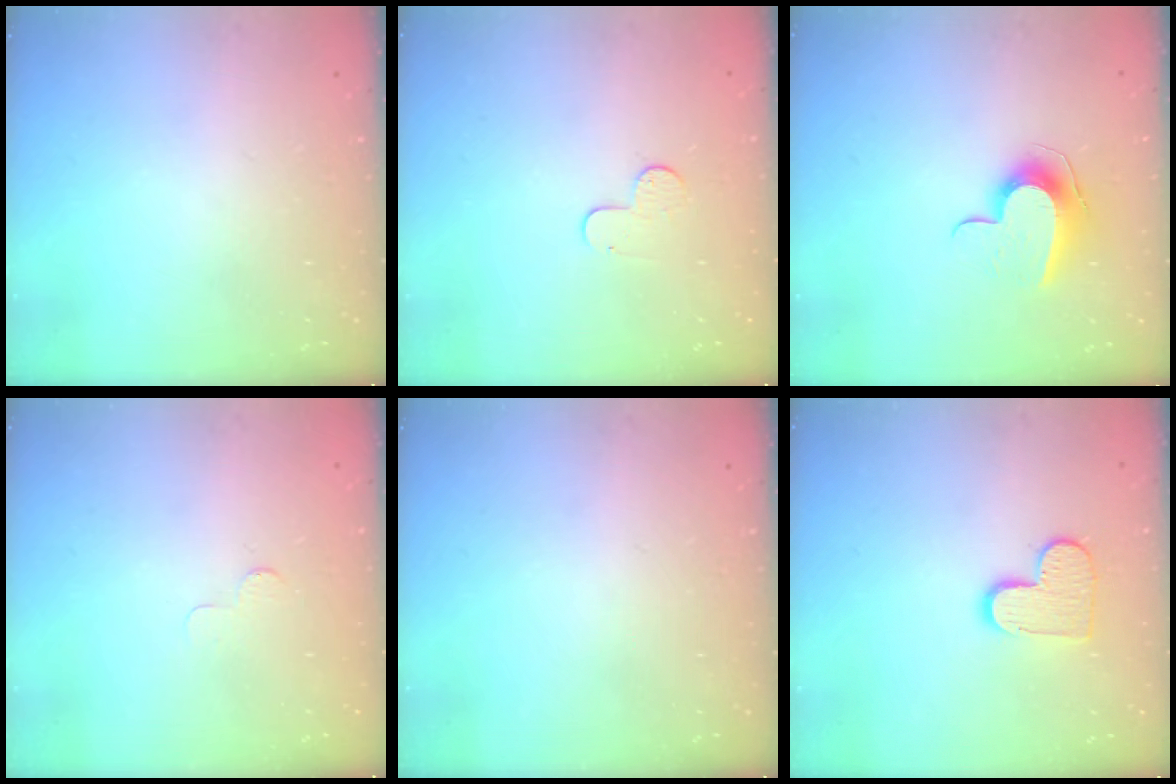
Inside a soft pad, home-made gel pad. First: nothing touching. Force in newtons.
{"total": 4.8, "press": 4.8, "slide": 0.3}
{"total": 10.0, "press": 9.9, "slide": 0.9}
{"total": 2.1, "press": 2.1, "slide": 0.2}
{"total": 0.0}
{"total": 10.0, "press": 10.0, "slide": 0.7}